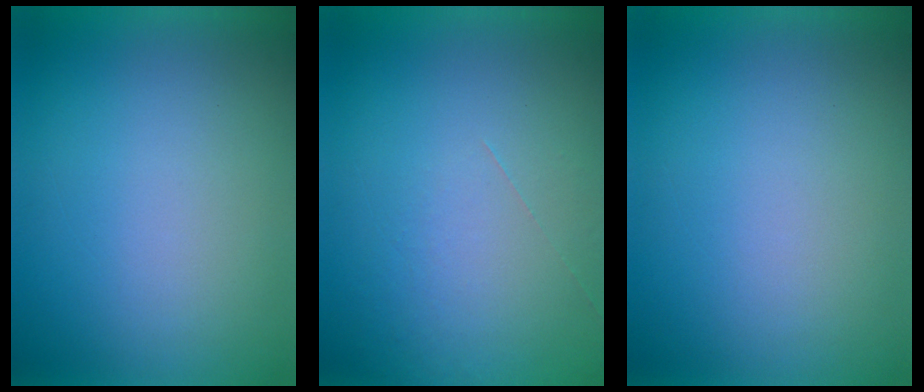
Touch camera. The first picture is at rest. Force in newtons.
{"total": 1.1}
{"total": 0.0}